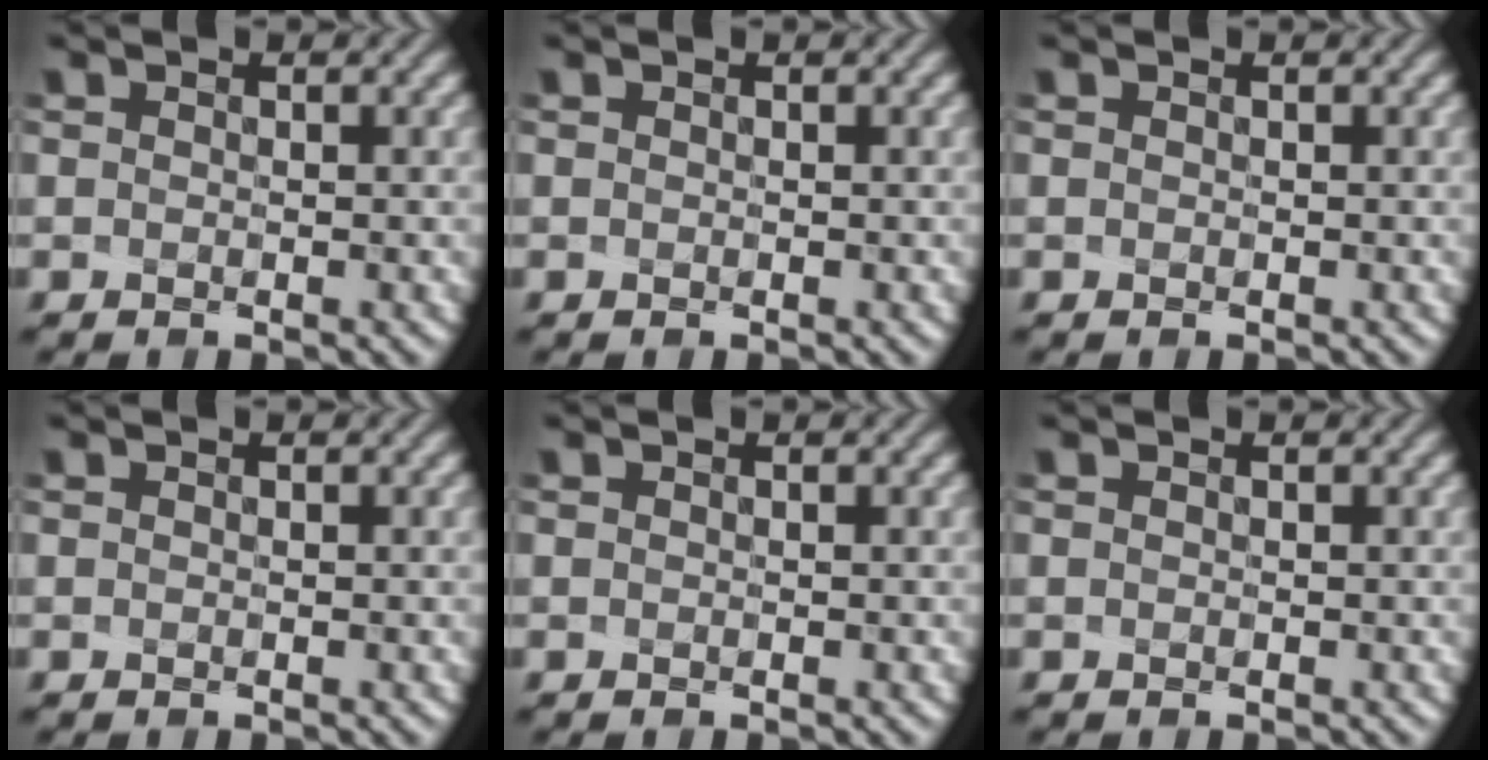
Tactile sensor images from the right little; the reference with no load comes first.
{"total": 0.0}
{"total": 0.0}
{"total": 0.0}
{"total": 0.0}
{"total": 0.0}